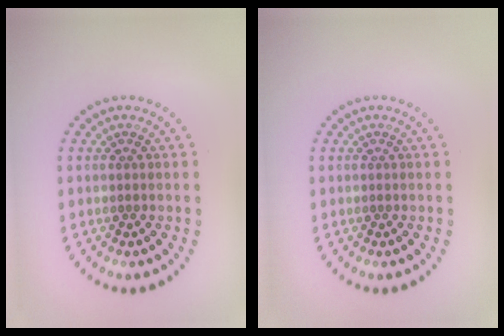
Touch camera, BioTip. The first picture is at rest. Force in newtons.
{"total": 0.0}